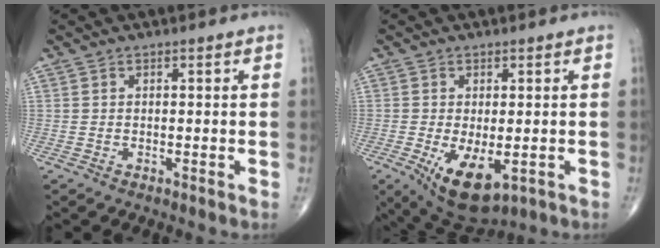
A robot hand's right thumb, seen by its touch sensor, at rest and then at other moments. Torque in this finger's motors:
{"motor_torque": [0.16, 0.08, 0.56, 0.35, 0.25]}